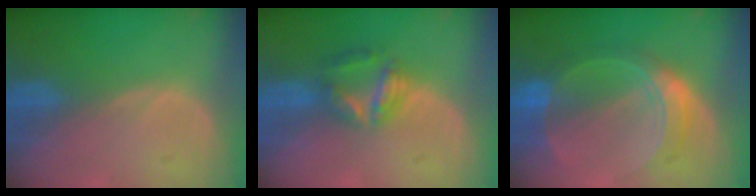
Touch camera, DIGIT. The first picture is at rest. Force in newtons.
{"total": 5.7, "press": 5.4, "slide": 1.9}
{"total": 7.1, "press": 7.1, "slide": 0.4}